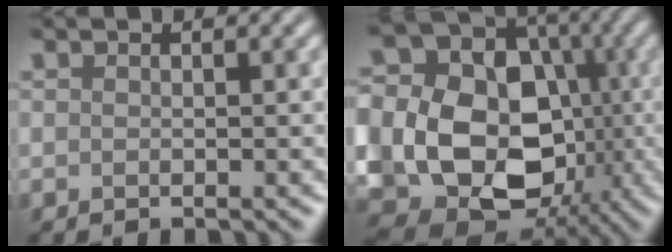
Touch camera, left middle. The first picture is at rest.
{"total": 22.3, "force": [-1.7, 18.8, 11.8], "torque": [-0.241, -0.009, -0.054]}